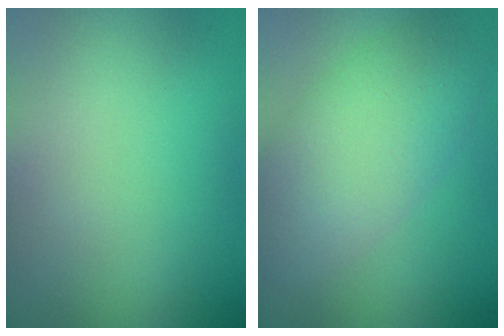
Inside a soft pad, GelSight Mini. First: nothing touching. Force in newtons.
{"total": 7.2, "press": 7.2, "slide": 0.3}